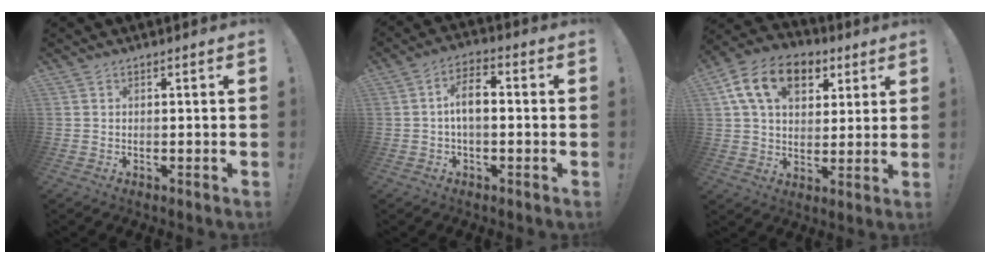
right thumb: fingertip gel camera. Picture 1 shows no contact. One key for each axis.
{"total": 7.8, "fx": 0.1, "fy": 3.8, "fz": 6.8, "tx": -0.112, "ty": 0.001, "tz": 0.002}
{"total": 16.1, "fx": 6.9, "fy": 10.9, "fz": 9.5, "tx": -0.153, "ty": -0.019, "tz": 0.128}